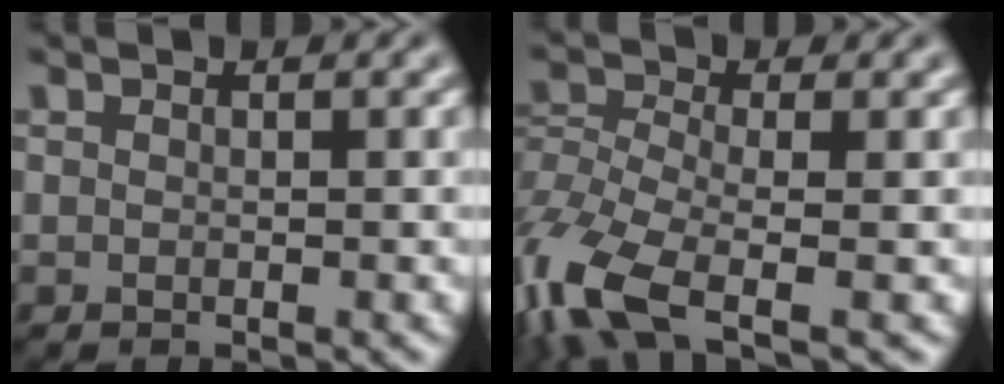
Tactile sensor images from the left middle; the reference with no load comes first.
{"total": 8.7, "force": [-4.8, 3.2, 6.5], "torque": [-0.154, -0.016, -0.104]}